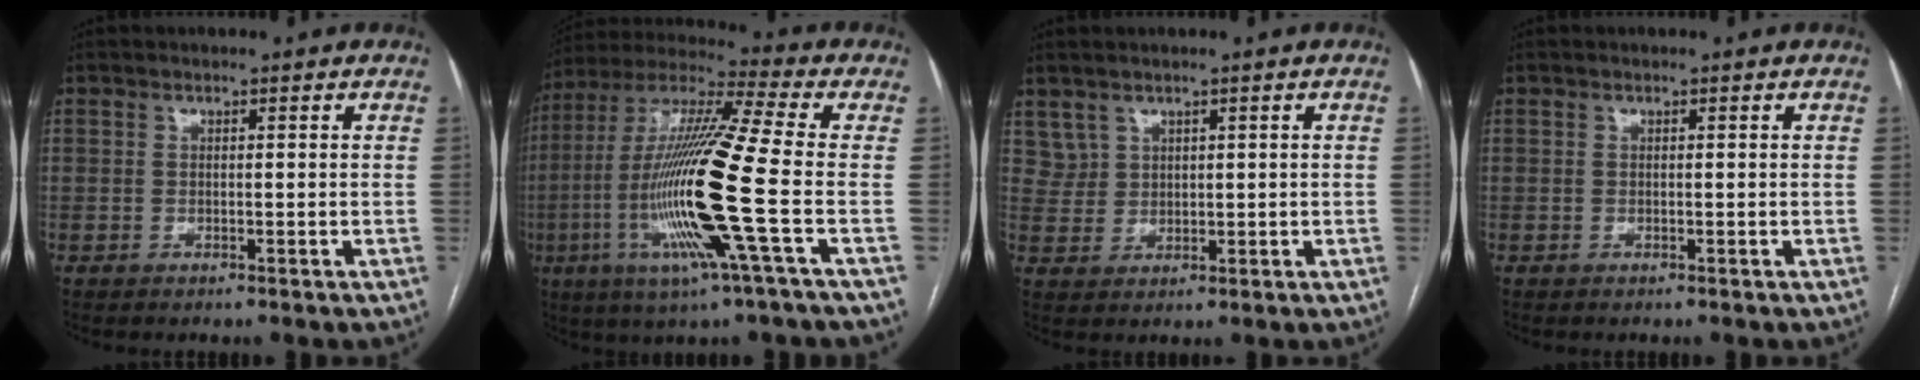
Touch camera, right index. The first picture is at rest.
{"total": 19.5, "force": [-4.5, -0.5, 19.0], "torque": [-0.391, -0.017, -0.099]}
{"total": 6.1, "force": [3.8, 4.8, -0.2], "torque": [0.001, 0.017, 0.090]}
{"total": 0.0}